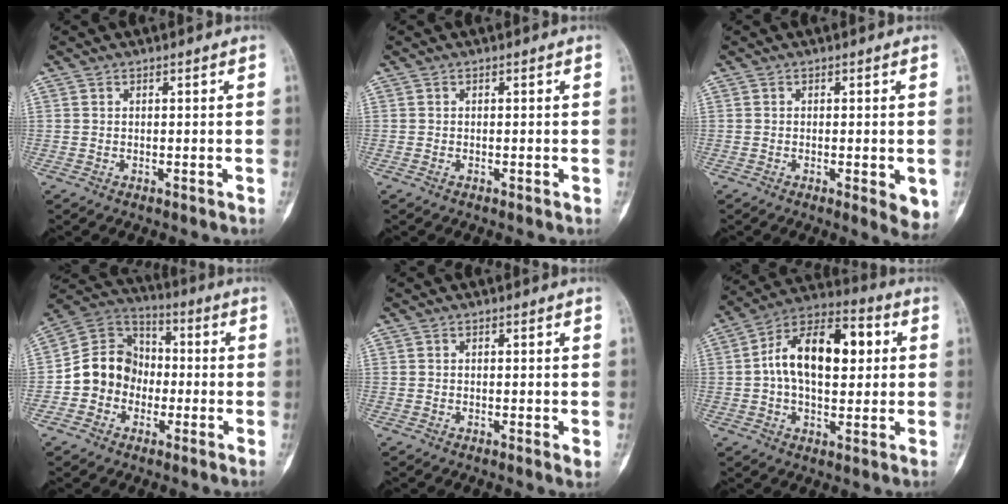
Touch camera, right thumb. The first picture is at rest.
{"total": 0.6, "force": [-0.3, 0.4, 0.3], "torque": [-0.001, 0.001, -0.005]}
{"total": 4.9, "force": [-1.1, 1.7, 4.4], "torque": [-0.048, -0.010, -0.013]}
{"total": 12.2, "force": [-2.6, 10.7, 5.3], "torque": [-0.056, 0.044, -0.058]}
{"total": 0.8, "force": [0.0, 0.4, 0.7], "torque": [-0.005, -0.003, -0.002]}
{"total": 17.4, "force": [2.3, 9.9, 14.1], "torque": [-0.209, 0.031, 0.029]}